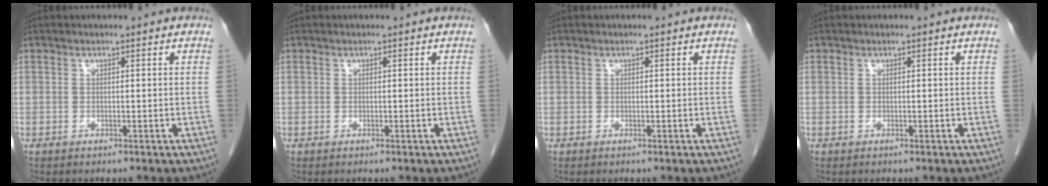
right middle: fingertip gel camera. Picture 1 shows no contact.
{"total": 0.0}
{"total": 0.0}
{"total": 0.0}